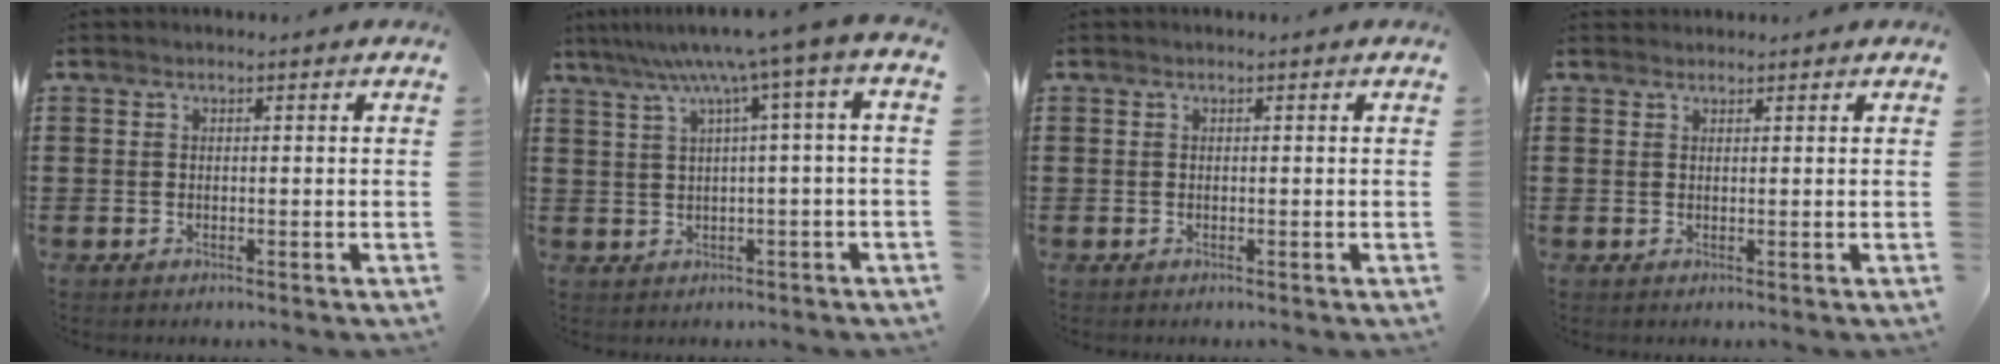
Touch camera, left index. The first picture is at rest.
{"total": 6.4, "force": [2.0, -0.6, 6.0], "torque": [-0.118, -0.014, 0.026]}
{"total": 0.0}
{"total": 0.8, "force": [0.8, 0.3, 0.0], "torque": [-0.003, 0.000, 0.016]}